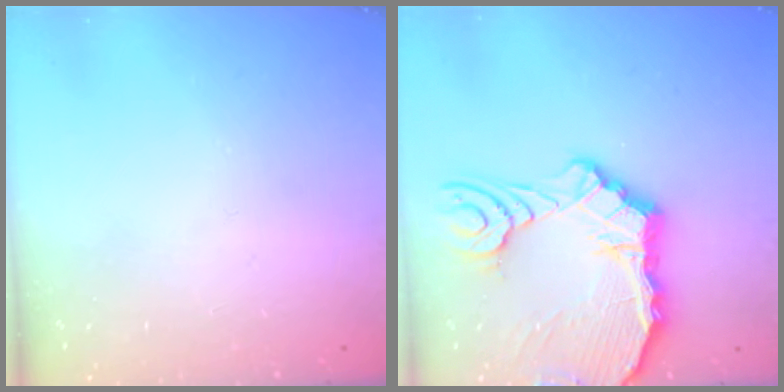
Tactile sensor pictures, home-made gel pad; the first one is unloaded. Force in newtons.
{"total": 16.1, "press": 15.6, "slide": 4.1}